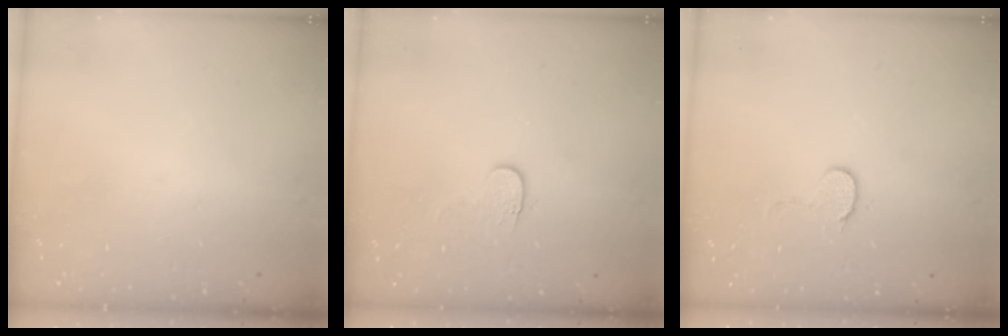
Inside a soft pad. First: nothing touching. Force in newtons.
{"total": 4.2, "press": 4.2, "slide": 0.5}
{"total": 5.9, "press": 5.9, "slide": 0.5}